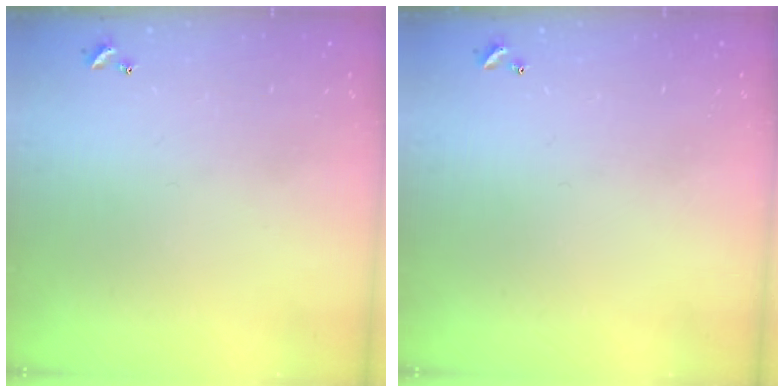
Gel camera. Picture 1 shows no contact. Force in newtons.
{"total": 0.0}